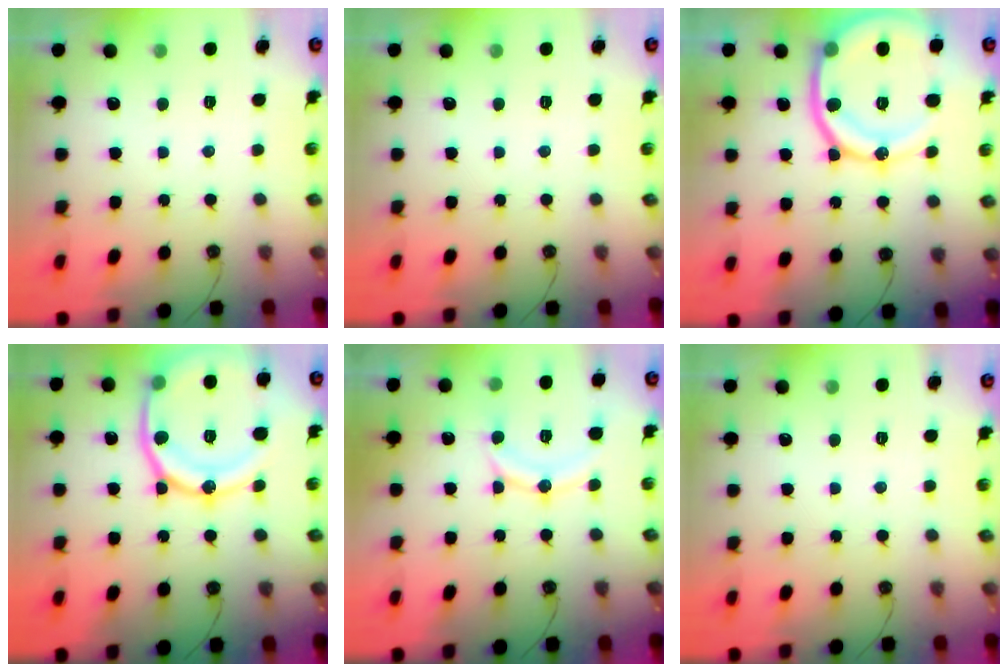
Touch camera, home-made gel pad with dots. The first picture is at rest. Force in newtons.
{"total": 0.0}
{"total": 20.6, "press": 20.4, "slide": 2.6}
{"total": 21.5, "press": 21.4, "slide": 2.4}
{"total": 12.2, "press": 12.1, "slide": 1.2}
{"total": 0.0}